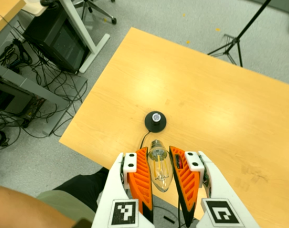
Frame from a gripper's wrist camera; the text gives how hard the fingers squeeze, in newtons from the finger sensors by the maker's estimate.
{"total": 21.0, "left": 22.0, "right": 20.0}